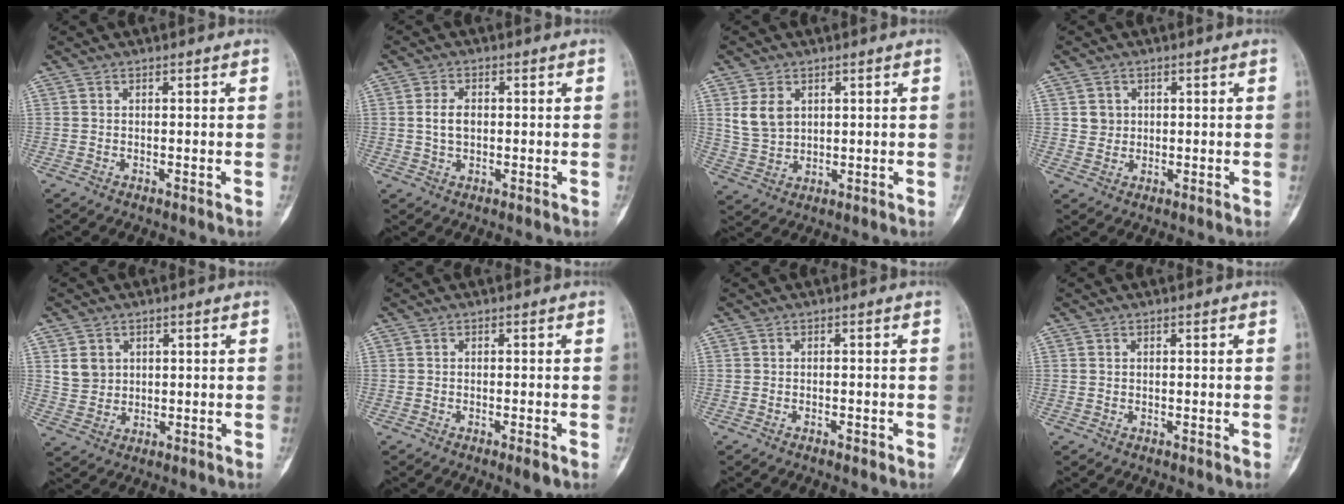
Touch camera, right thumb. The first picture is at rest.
{"total": 3.7, "force": [0.1, 2.4, 2.9], "torque": [-0.050, 0.005, 0.001]}
{"total": 6.1, "force": [2.2, 4.4, 3.7], "torque": [-0.058, -0.008, 0.054]}
{"total": 2.8, "force": [0.7, 2.6, 0.7], "torque": [0.003, -0.001, 0.013]}
{"total": 4.4, "force": [1.5, 3.8, 1.6], "torque": [-0.015, -0.007, 0.035]}
{"total": 2.1, "force": [-1.0, 0.2, 1.8], "torque": [-0.029, -0.004, -0.016]}
{"total": 1.1, "force": [-0.8, 0.4, 0.7], "torque": [-0.012, 0.007, -0.010]}
{"total": 0.0}